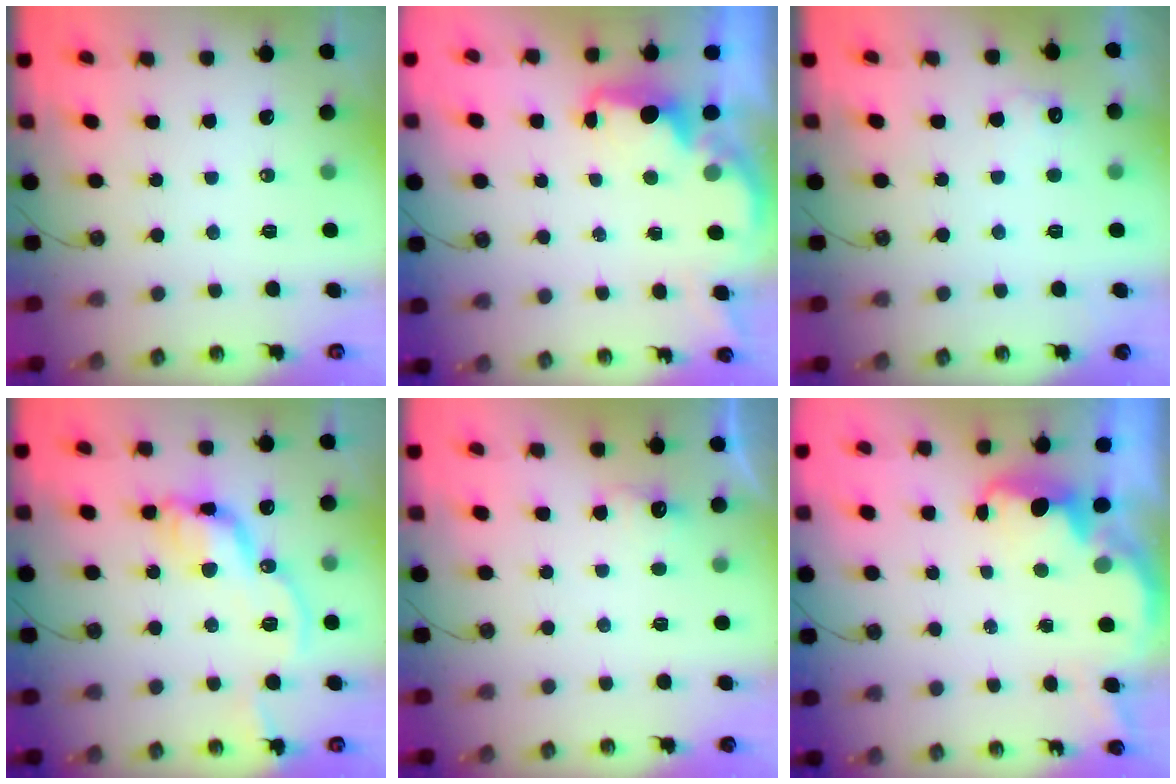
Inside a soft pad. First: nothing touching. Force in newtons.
{"total": 2.2, "press": 2.1, "slide": 0.8}
{"total": 5.7, "press": 5.6, "slide": 1.2}
{"total": 13.8, "press": 13.8, "slide": 0.5}
{"total": 6.4, "press": 6.3, "slide": 0.7}
{"total": 3.0, "press": 3.0, "slide": 0.5}